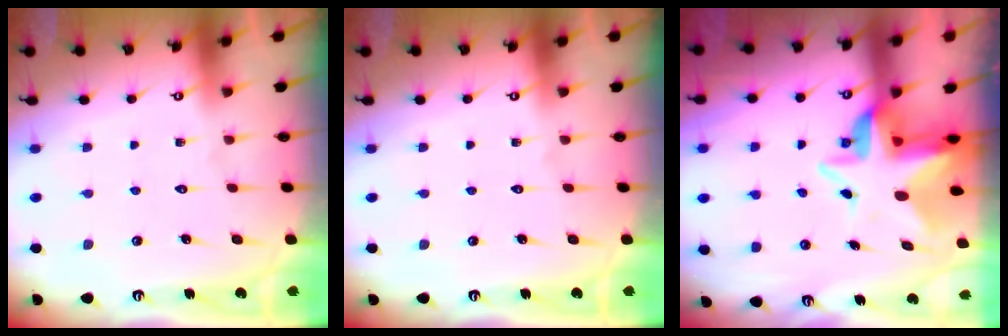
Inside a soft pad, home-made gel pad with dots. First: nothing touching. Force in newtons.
{"total": 0.0}
{"total": 6.8, "press": 6.7, "slide": 1.6}